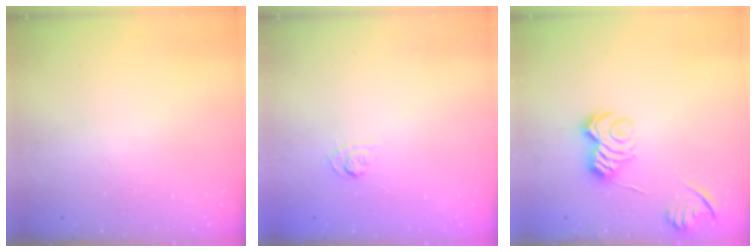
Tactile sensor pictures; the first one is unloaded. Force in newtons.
{"total": 3.5, "press": 3.1, "slide": 1.6}
{"total": 9.7, "press": 9.7, "slide": 0.4}